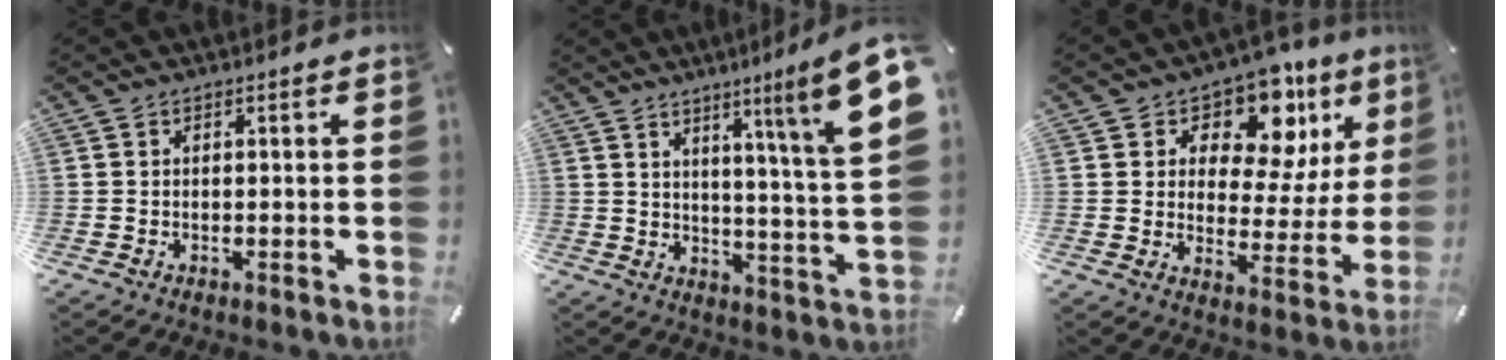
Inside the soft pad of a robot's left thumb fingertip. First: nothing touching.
{"total": 14.4, "force": [7.8, 0.0, 12.1], "torque": [-0.182, -0.058, 0.108]}
{"total": 12.7, "force": [8.5, 7.5, 5.7], "torque": [-0.085, -0.074, 0.149]}